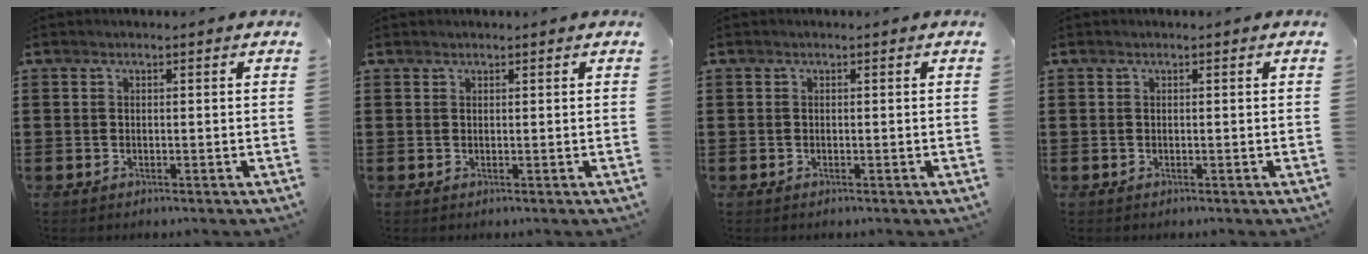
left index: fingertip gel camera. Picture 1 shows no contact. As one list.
[{"total": 0.6, "force": [0.6, 0.2, 0.0], "torque": [-0.002, 0.000, 0.013]}, {"total": 0.0}, {"total": 0.0}]